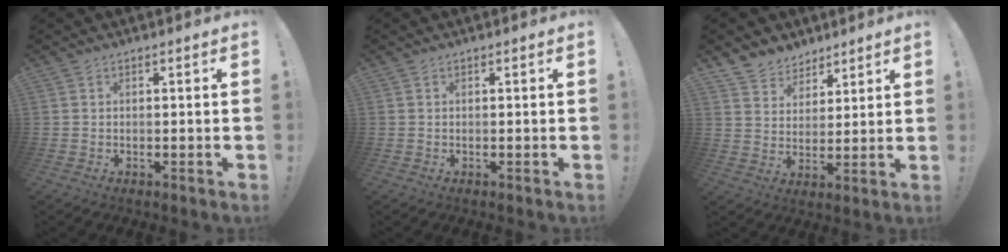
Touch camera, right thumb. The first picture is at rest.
{"total": 0.0}
{"total": 6.9, "force": [5.2, 4.4, -0.2], "torque": [-0.006, -0.049, 0.104]}